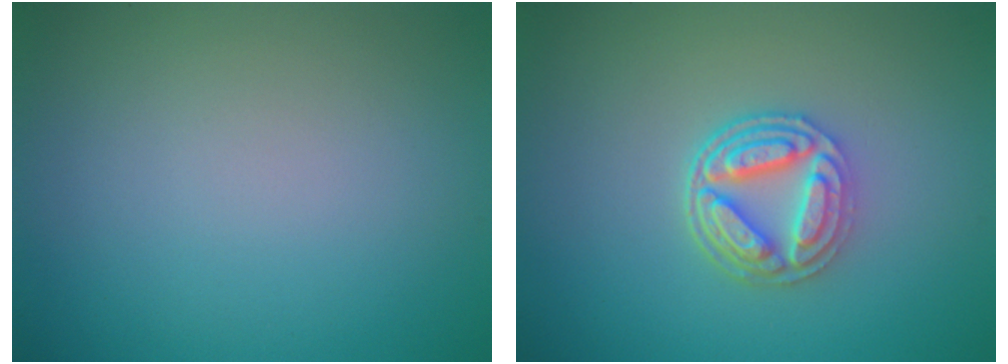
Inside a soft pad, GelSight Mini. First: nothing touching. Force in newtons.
{"total": 4.6, "press": 3.7, "slide": 2.7}